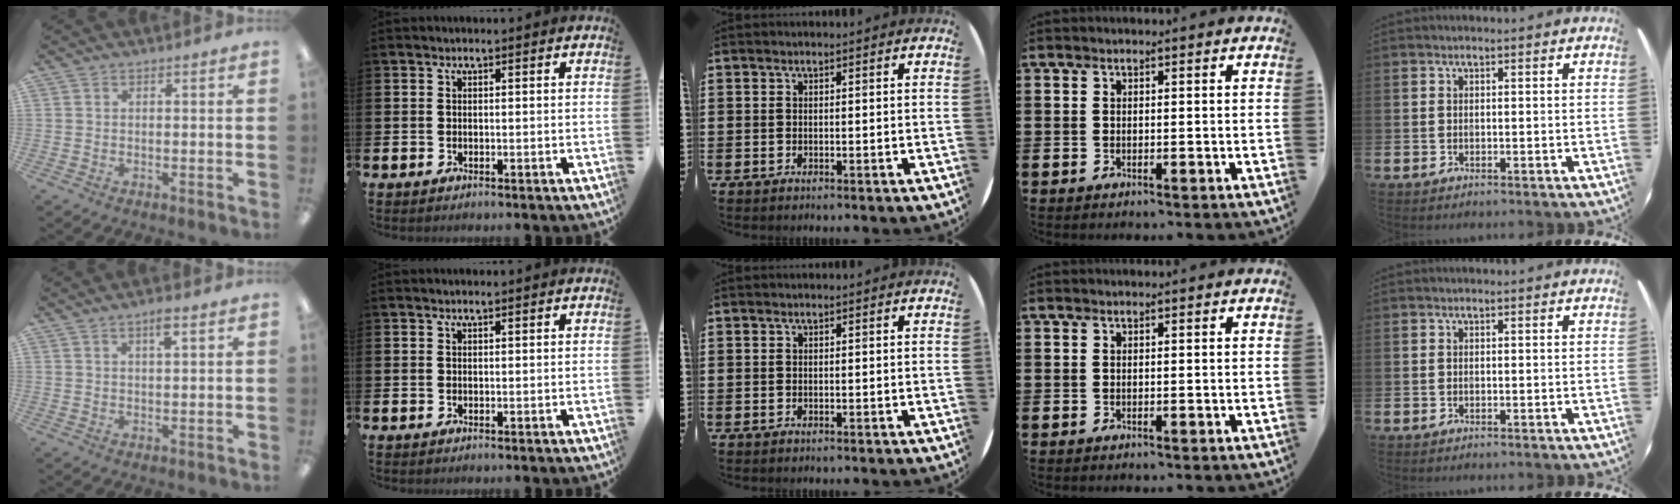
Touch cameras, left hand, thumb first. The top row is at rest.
{"thumb": {"total": 2.7, "force": [1.7, 0.7, 1.9], "torque": [-0.026, -0.003, 0.025]}, "index": {"total": 0.5, "force": [0.5, 0.0, 0.2], "torque": [0.001, -0.002, 0.008]}}